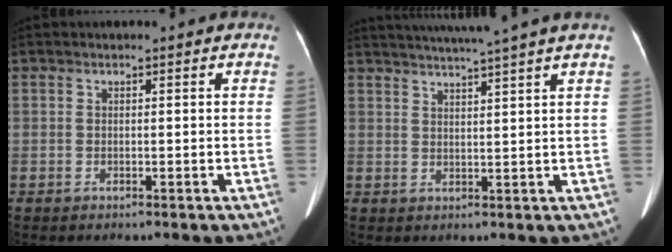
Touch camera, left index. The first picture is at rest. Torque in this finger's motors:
{"motor_torque": [0.45, -1.69, 0.08, 0.08]}